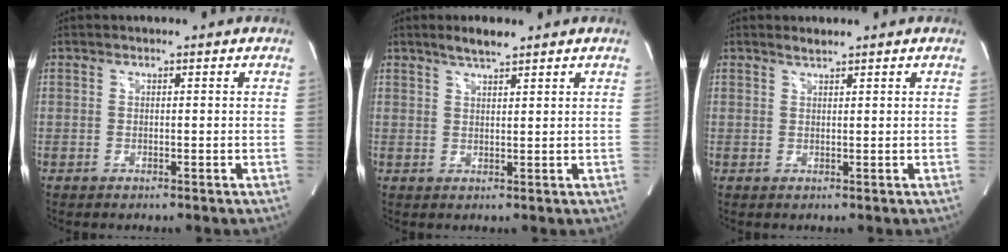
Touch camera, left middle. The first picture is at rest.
{"total": 3.5, "force": [2.8, 0.3, 2.0], "torque": [-0.046, 0.003, 0.053]}
{"total": 1.1, "force": [1.0, -0.2, 0.2], "torque": [-0.010, 0.000, 0.023]}